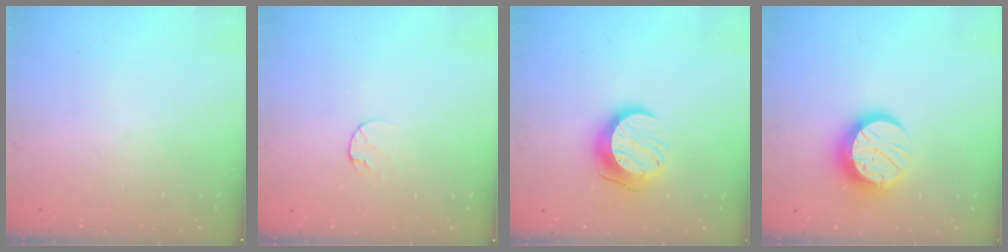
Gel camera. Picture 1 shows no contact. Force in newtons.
{"total": 5.2, "press": 5.1, "slide": 0.5}
{"total": 12.0, "press": 12.0, "slide": 1.0}
{"total": 12.8, "press": 12.8, "slide": 1.1}